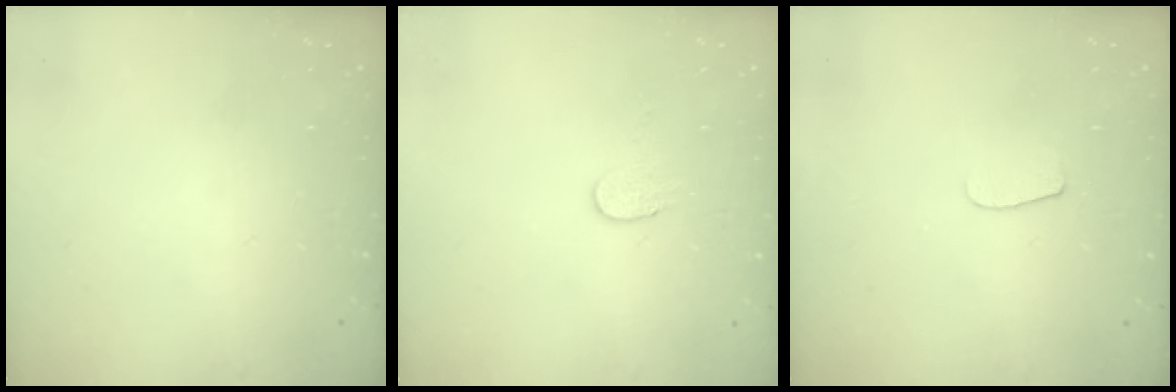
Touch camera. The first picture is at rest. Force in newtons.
{"total": 6.2, "press": 6.2, "slide": 0.5}
{"total": 6.0, "press": 6.0, "slide": 0.6}